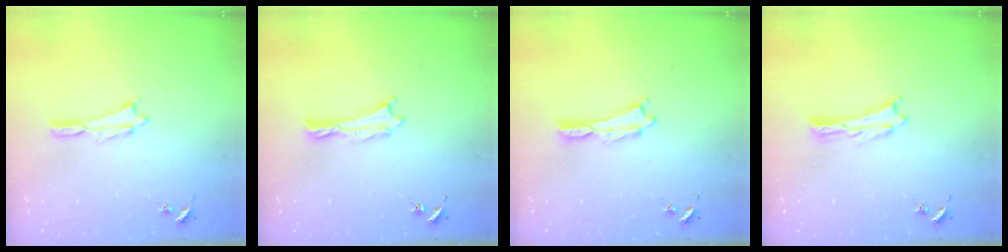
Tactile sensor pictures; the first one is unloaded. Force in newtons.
{"total": 0.0}
{"total": 0.0}
{"total": 0.0}